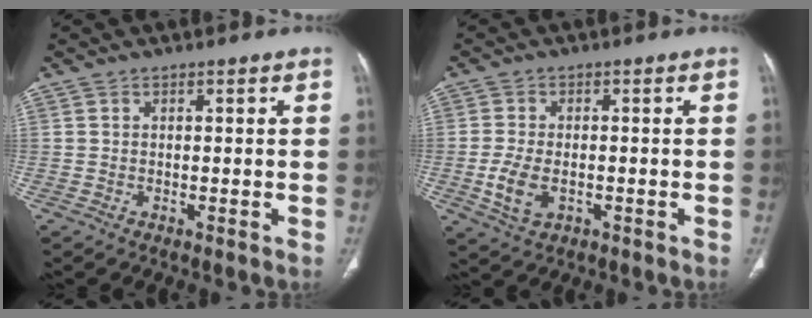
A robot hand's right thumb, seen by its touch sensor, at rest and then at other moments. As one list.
[{"total": 5.9, "force": [-1.5, 3.5, 4.4], "torque": [-0.095, -0.002, -0.024]}]